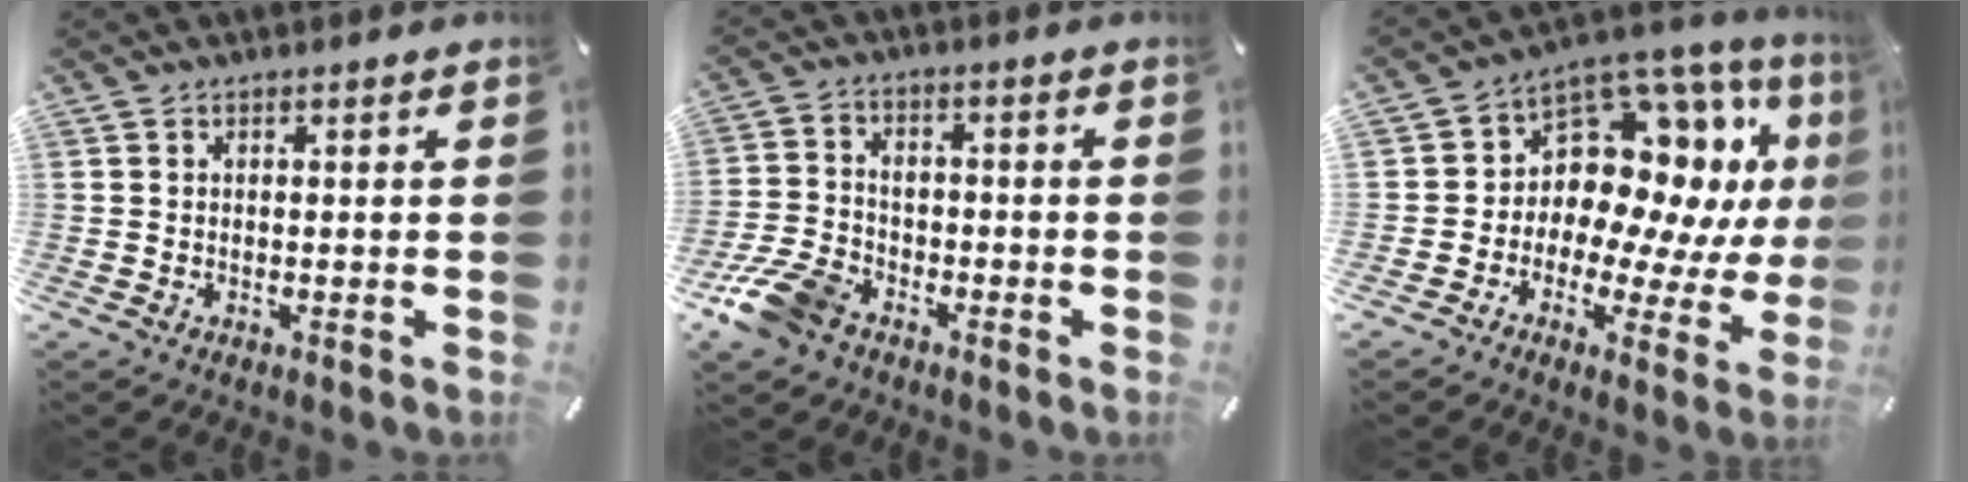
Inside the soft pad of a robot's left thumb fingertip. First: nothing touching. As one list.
[{"total": 10.1, "force": [-6.3, 6.4, 4.7], "torque": [-0.103, 0.034, -0.118]}, {"total": 12.7, "force": [5.2, 9.5, 6.5], "torque": [-0.104, -0.070, 0.093]}]